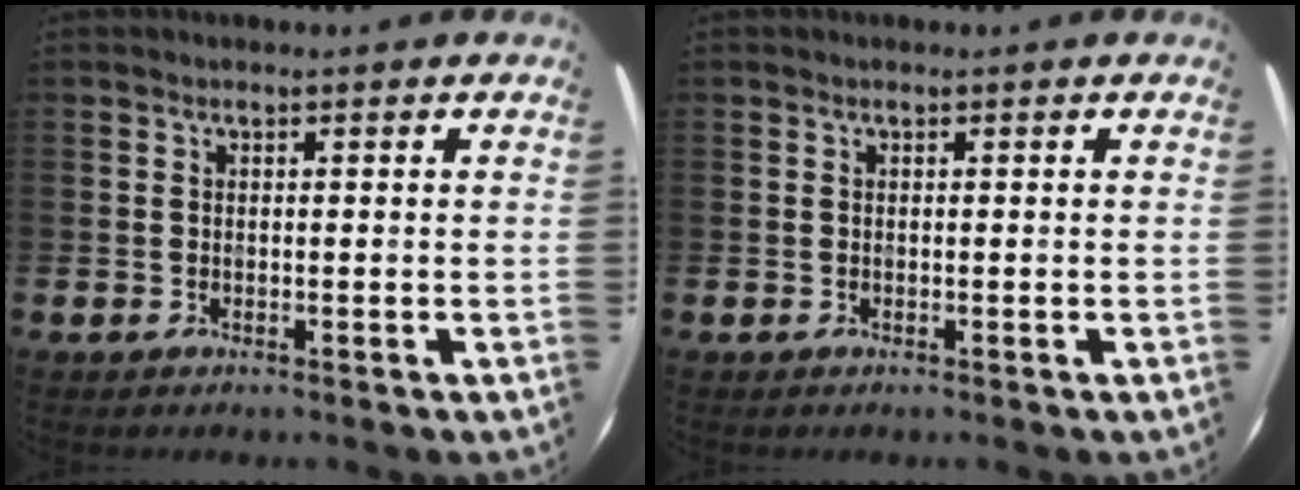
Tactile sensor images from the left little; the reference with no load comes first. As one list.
[{"total": 0.0}]